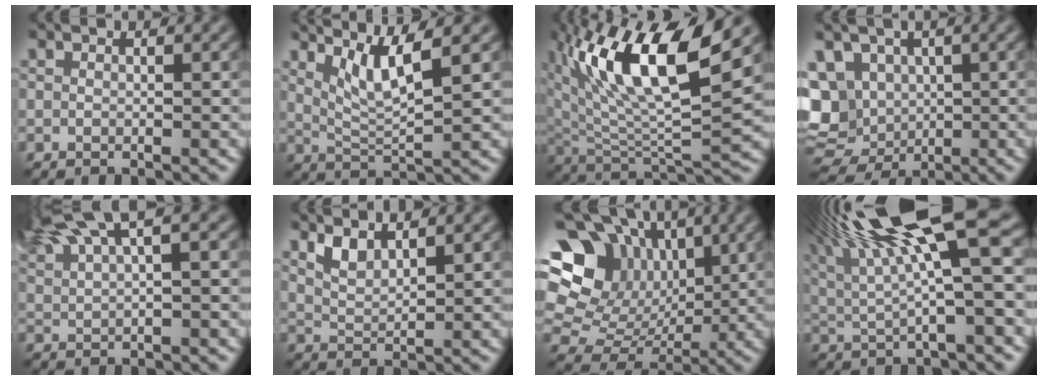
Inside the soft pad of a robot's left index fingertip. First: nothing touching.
{"total": 4.5, "force": [2.6, 0.8, 3.6], "torque": [-0.064, -0.004, 0.051]}
{"total": 12.6, "force": [5.7, 3.9, 10.6], "torque": [-0.195, 0.004, 0.106]}
{"total": 10.8, "force": [0.7, 9.0, 5.8], "torque": [-0.106, 0.009, -0.005]}
{"total": 7.0, "force": [4.9, 1.7, 4.6], "torque": [-0.094, 0.023, 0.088]}
{"total": 2.2, "force": [1.7, 0.6, 1.2], "torque": [-0.027, -0.006, 0.038]}
{"total": 15.1, "force": [5.5, 11.9, 7.5], "torque": [-0.176, 0.047, 0.089]}
{"total": 13.1, "force": [5.5, 2.9, 11.5], "torque": [-0.194, 0.021, 0.093]}